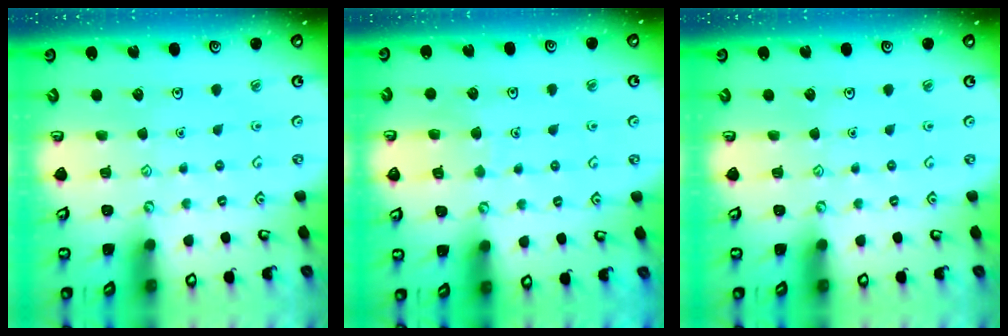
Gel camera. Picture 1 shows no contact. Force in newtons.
{"total": 5.5, "press": 5.5, "slide": 0.5}
{"total": 0.0}